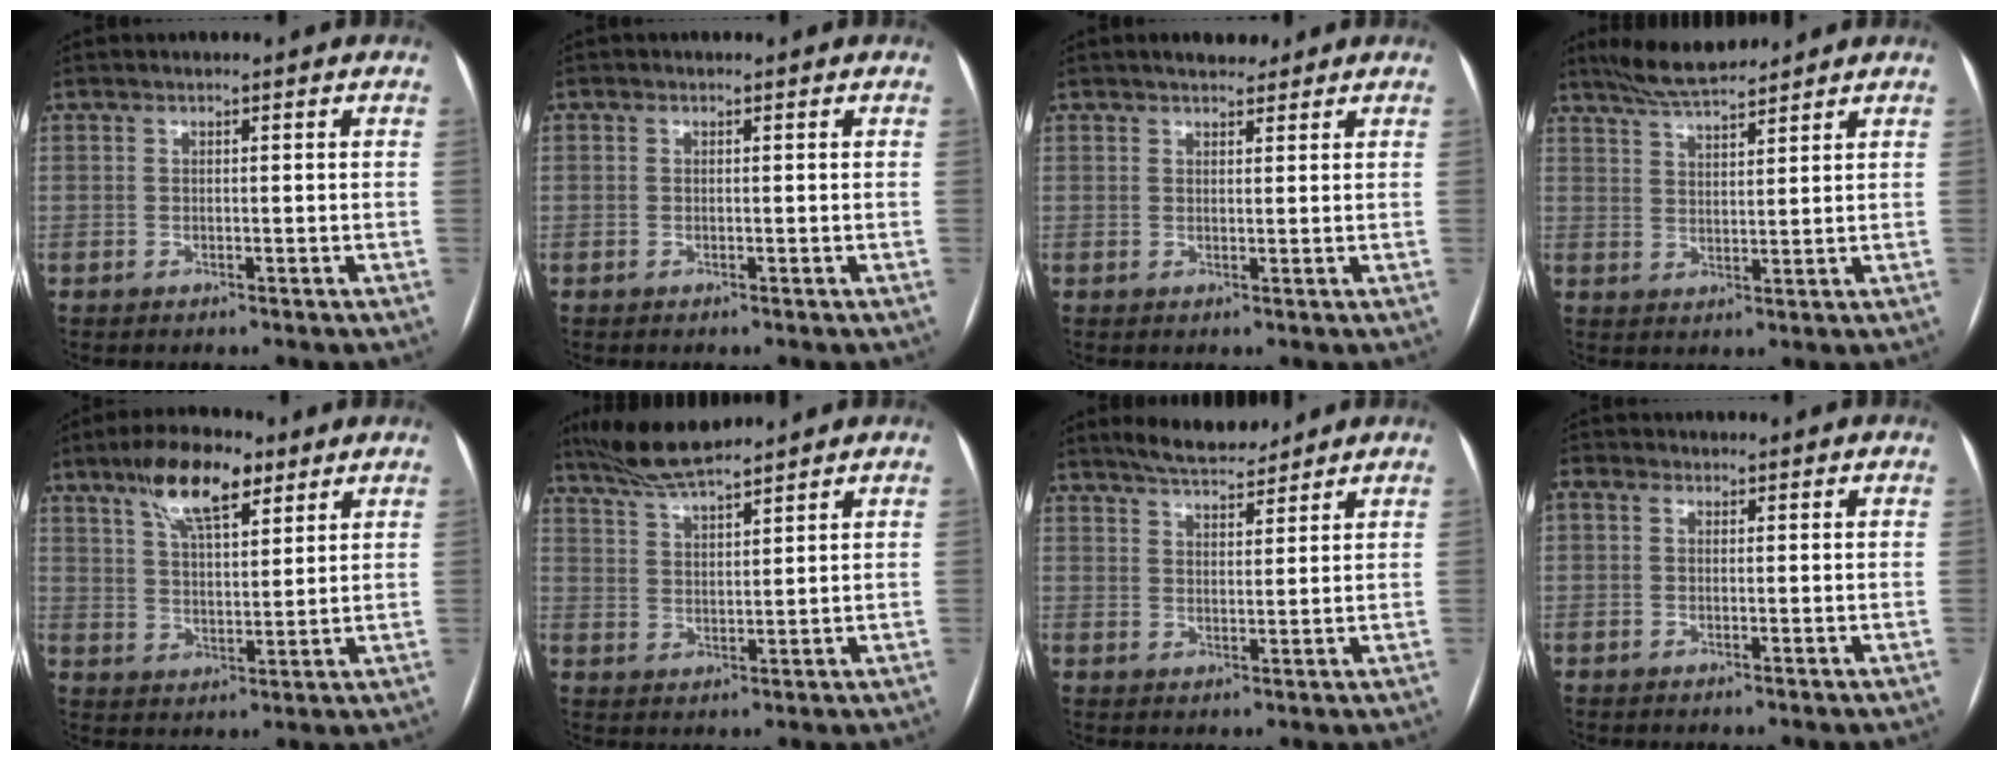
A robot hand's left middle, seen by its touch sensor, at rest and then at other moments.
{"total": 0.0}
{"total": 3.9, "force": [3.2, 1.5, 1.7], "torque": [-0.026, 0.013, 0.050]}
{"total": 7.9, "force": [7.1, 0.6, 3.4], "torque": [-0.065, 0.017, 0.129]}
{"total": 10.6, "force": [6.5, 3.6, 7.5], "torque": [-0.138, 0.017, 0.115]}
{"total": 8.4, "force": [7.6, 0.2, 3.6], "torque": [-0.071, 0.019, 0.142]}
{"total": 6.8, "force": [6.2, 1.3, 2.5], "torque": [-0.045, 0.012, 0.107]}
{"total": 1.5, "force": [0.3, 1.1, 0.9], "torque": [-0.024, 0.012, 0.003]}